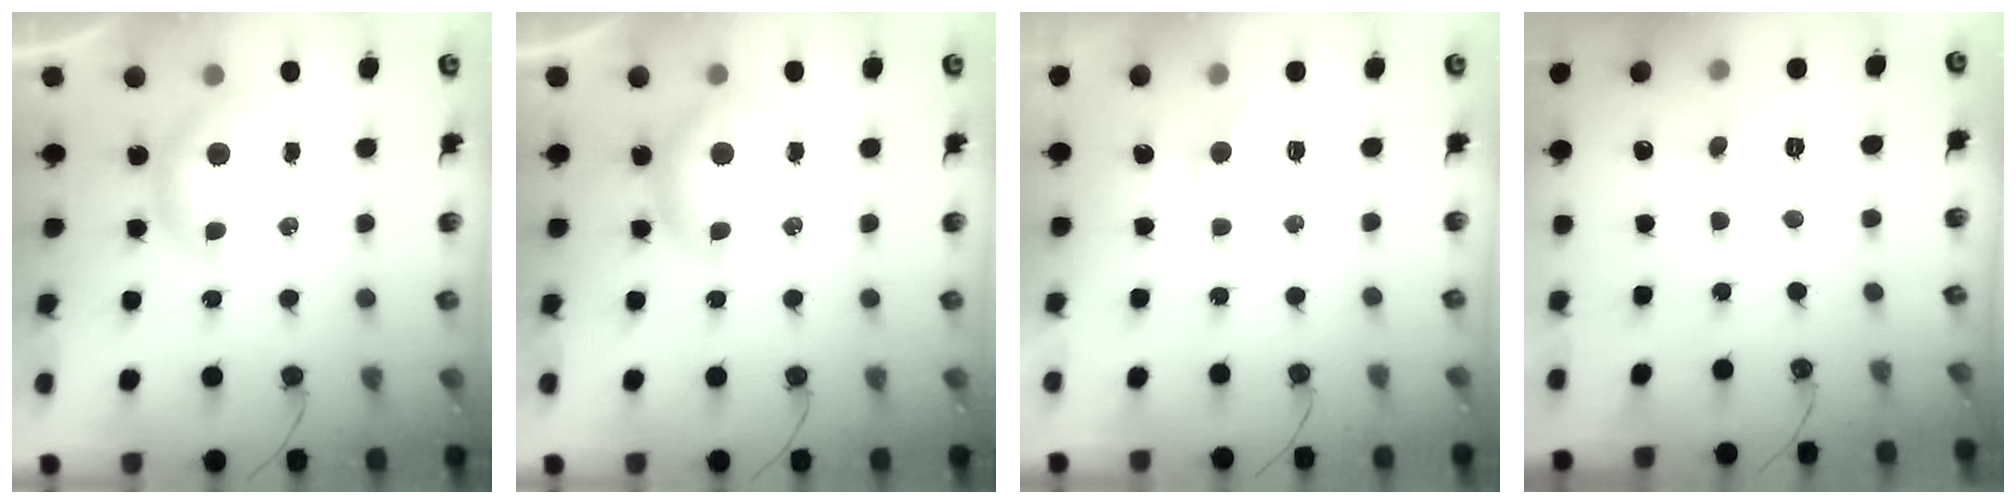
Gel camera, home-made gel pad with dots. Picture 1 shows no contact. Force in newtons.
{"total": 0.6, "press": 0.5, "slide": 0.3}
{"total": 1.3, "press": 1.2, "slide": 0.4}
{"total": 0.9, "press": 0.8, "slide": 0.4}